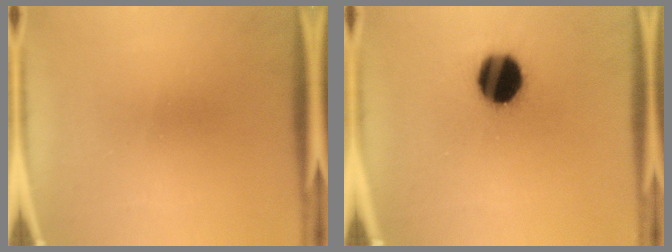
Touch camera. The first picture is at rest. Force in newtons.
{"total": 16.2}